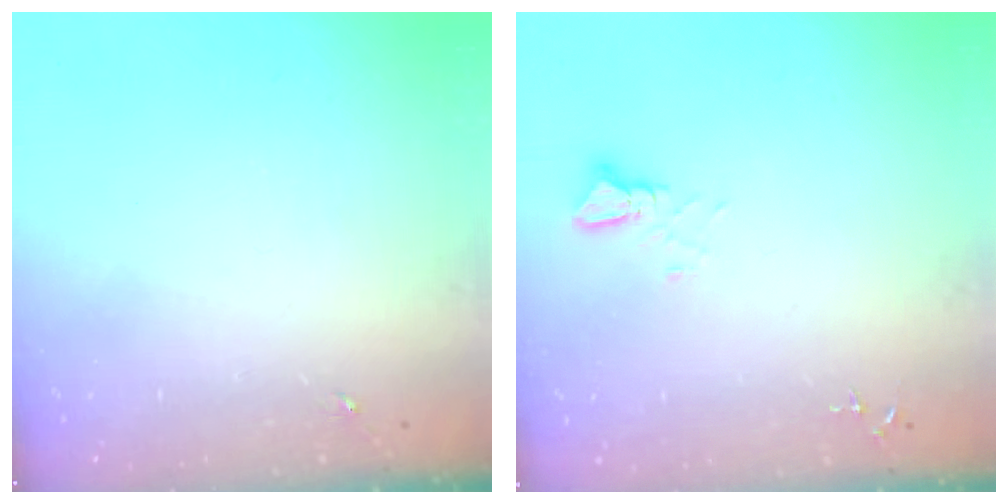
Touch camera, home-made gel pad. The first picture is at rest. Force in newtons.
{"total": 2.4, "press": 2.4, "slide": 0.1}